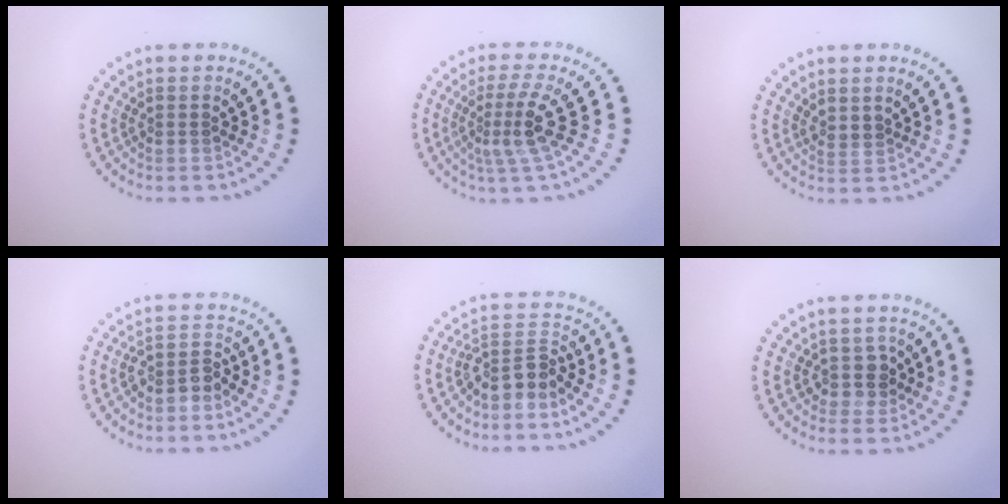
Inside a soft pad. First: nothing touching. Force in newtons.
{"total": 3.6, "press": 2.5, "slide": 2.6}
{"total": 0.8, "press": 0.5, "slide": 0.6}
{"total": 2.1, "press": 1.7, "slide": 1.2}
{"total": 3.0, "press": 2.2, "slide": 2.1}
{"total": 1.8, "press": 1.6, "slide": 1.0}